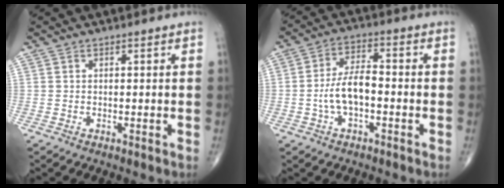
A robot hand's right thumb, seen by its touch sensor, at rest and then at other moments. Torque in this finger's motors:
{"motor_torque": [1.11, 0.99, 1.03, -0.02, 0.06]}